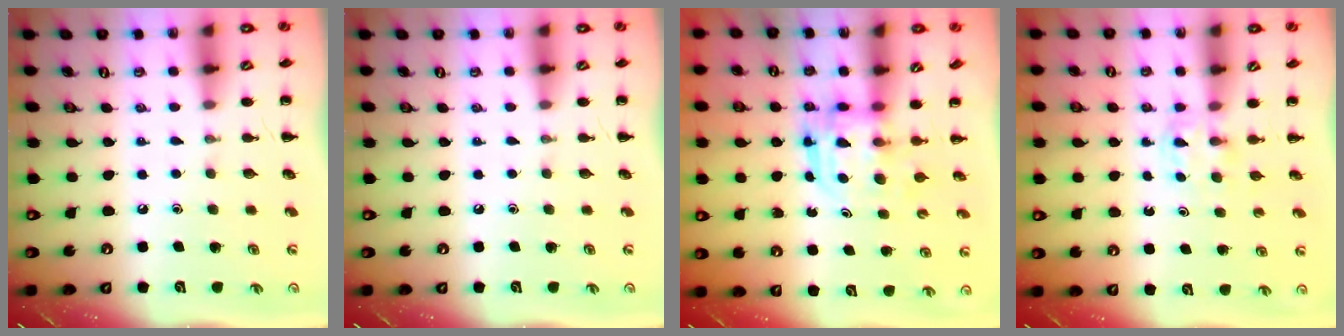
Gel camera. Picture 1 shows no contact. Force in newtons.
{"total": 0.0}
{"total": 3.1, "press": 3.1, "slide": 0.2}
{"total": 2.7, "press": 2.5, "slide": 1.0}